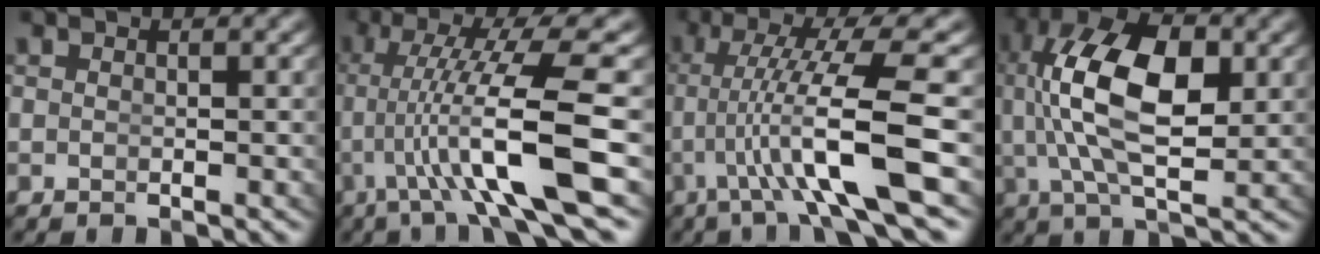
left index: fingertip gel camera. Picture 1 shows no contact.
{"total": 8.6, "force": [-0.5, 1.3, 8.5], "torque": [-0.149, -0.006, -0.002]}
{"total": 7.9, "force": [-0.7, 0.7, 7.8], "torque": [-0.138, -0.005, -0.006]}
{"total": 9.7, "force": [1.4, 4.4, 8.5], "torque": [-0.158, -0.011, 0.033]}